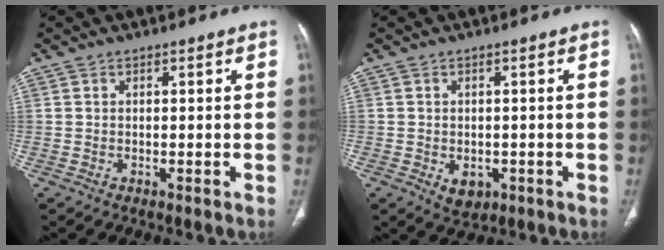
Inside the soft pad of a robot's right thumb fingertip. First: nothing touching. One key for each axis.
{"total": 3.6, "fx": -1.1, "fy": 2.6, "fz": 2.2, "tx": -0.020, "ty": 0.000, "tz": -0.004}